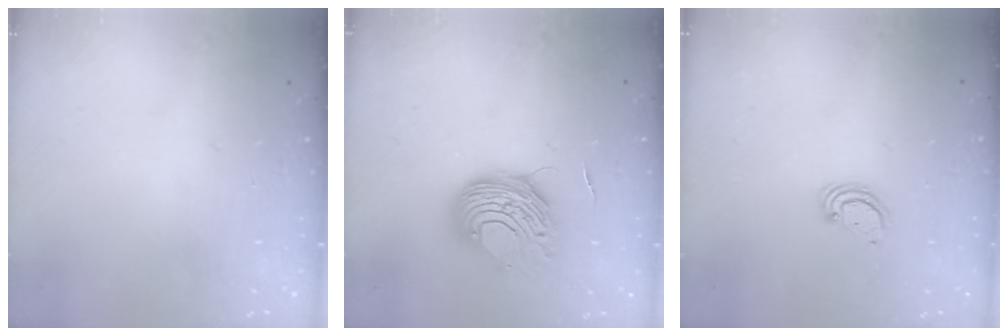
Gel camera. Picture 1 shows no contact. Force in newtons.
{"total": 9.6, "press": 9.5, "slide": 0.7}
{"total": 2.3, "press": 2.3, "slide": 0.2}